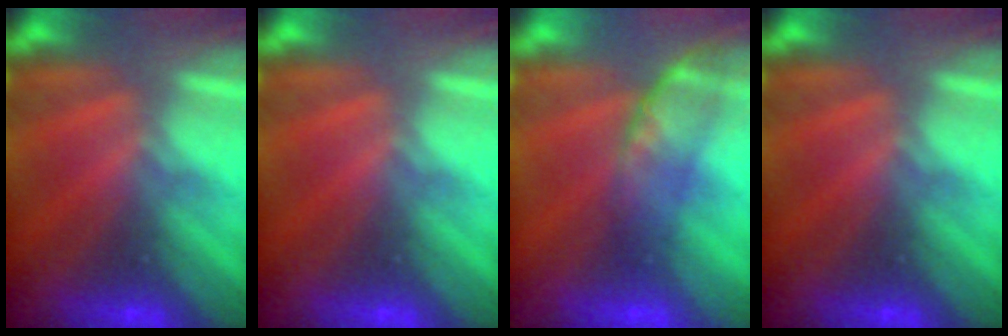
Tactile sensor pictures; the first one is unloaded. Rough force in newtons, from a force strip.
{"total": 0.0}
{"total": 2.6}
{"total": 0.0}